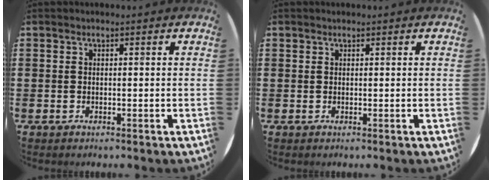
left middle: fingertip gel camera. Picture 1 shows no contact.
{"total": 0.0}